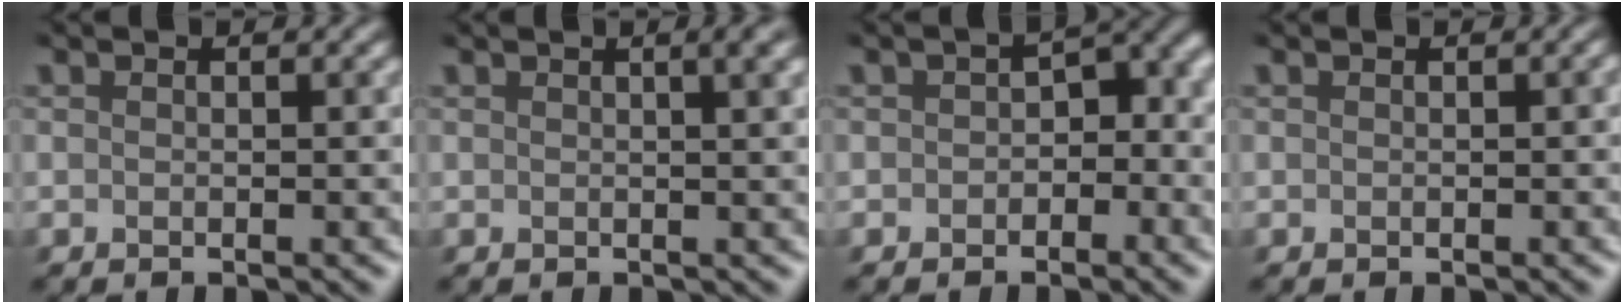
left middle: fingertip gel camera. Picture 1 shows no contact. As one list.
[{"total": 2.6, "force": [0.8, 1.0, 2.2], "torque": [-0.008, 0.010, -0.005]}, {"total": 2.9, "force": [-1.2, 2.0, 1.8], "torque": [-0.010, 0.009, -0.030]}, {"total": 0.6, "force": [-0.2, 0.2, 0.5], "torque": [-0.002, 0.005, -0.006]}]